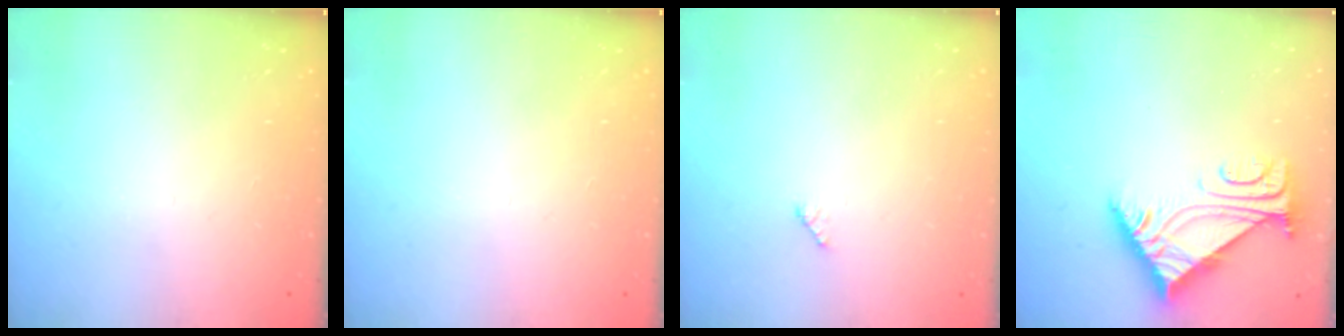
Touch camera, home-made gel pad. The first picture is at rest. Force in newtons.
{"total": 0.0}
{"total": 2.9, "press": 2.9, "slide": 0.4}
{"total": 5.9, "press": 5.8, "slide": 0.6}